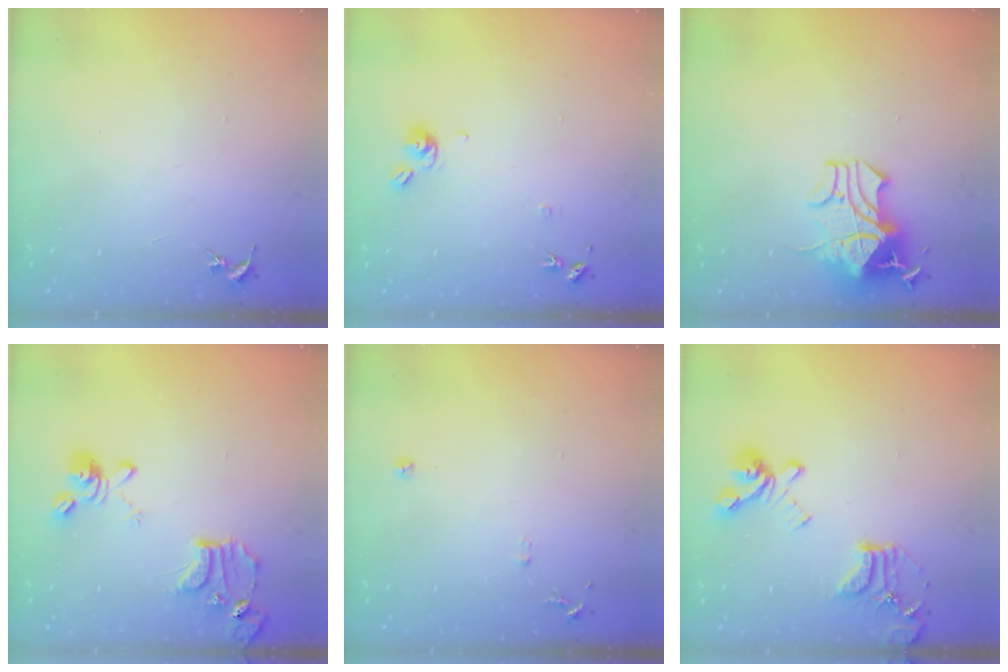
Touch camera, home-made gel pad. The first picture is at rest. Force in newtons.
{"total": 7.9, "press": 7.9, "slide": 0.8}
{"total": 18.0, "press": 18.0, "slide": 0.2}
{"total": 15.3, "press": 15.3, "slide": 1.1}
{"total": 5.6, "press": 5.5, "slide": 0.6}
{"total": 18.0, "press": 17.9, "slide": 1.9}